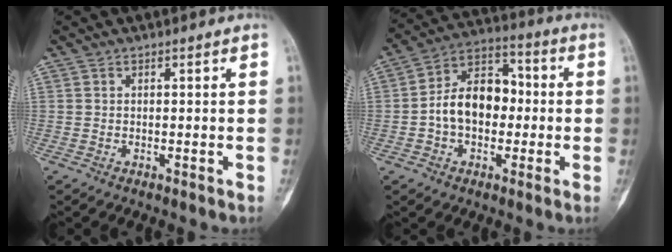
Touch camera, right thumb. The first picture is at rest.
{"total": 12.7, "force": [-1.0, 8.8, 9.1], "torque": [-0.130, 0.044, -0.028]}